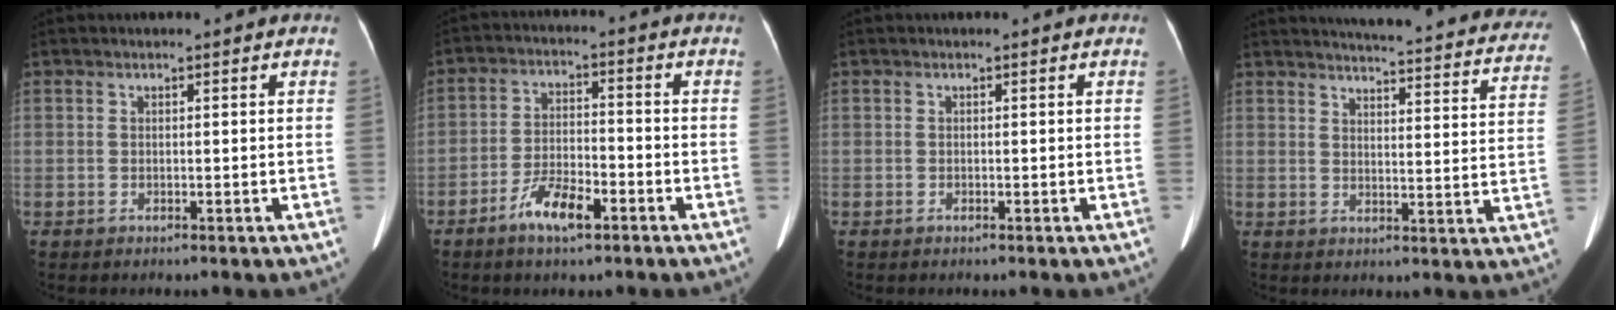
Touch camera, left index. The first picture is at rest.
{"total": 6.7, "force": [-4.1, 2.0, 4.9], "torque": [-0.099, -0.001, -0.073]}
{"total": 0.0}
{"total": 27.7, "force": [25.9, 3.5, 9.2], "torque": [-0.118, -0.077, 0.287]}